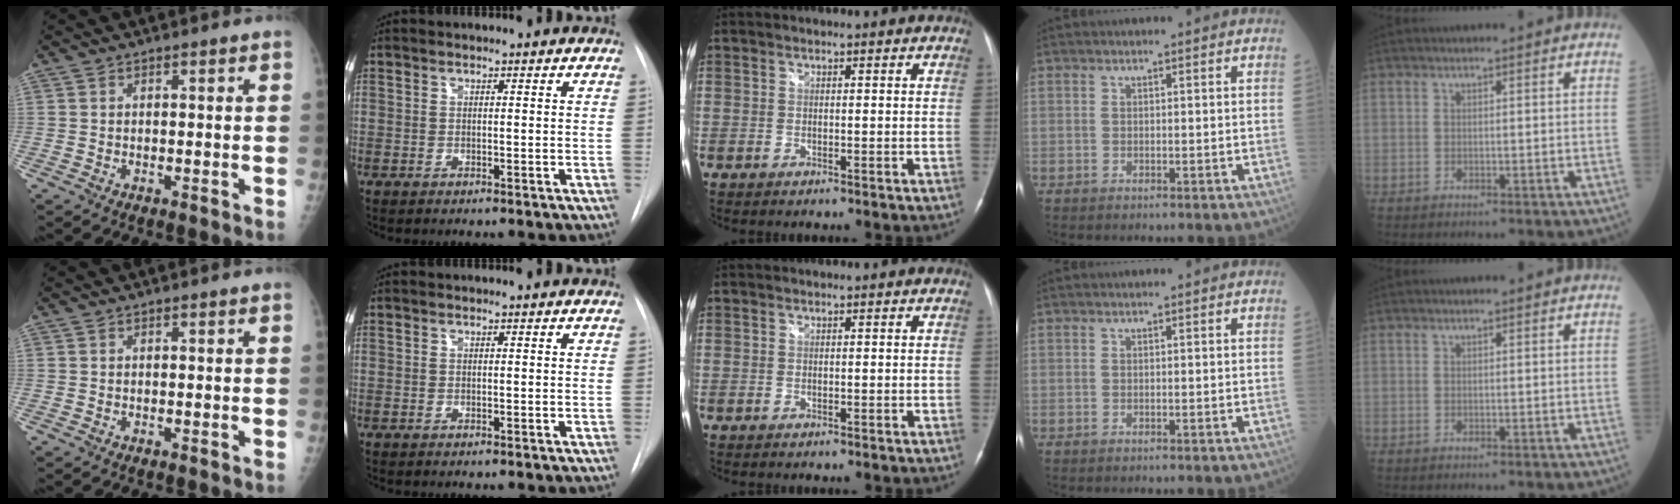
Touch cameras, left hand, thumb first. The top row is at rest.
{}